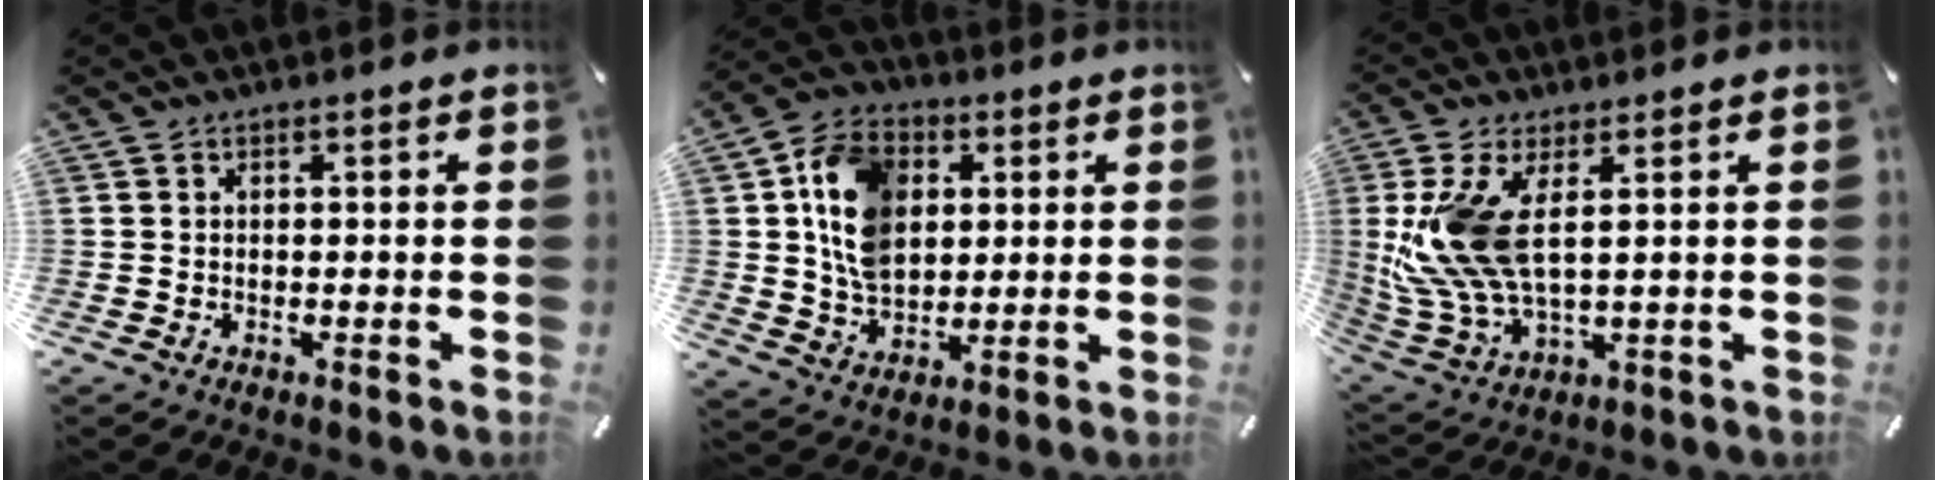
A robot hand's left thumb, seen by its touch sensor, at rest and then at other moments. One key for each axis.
{"total": 13.2, "fx": 2.8, "fy": 10.2, "fz": 7.9, "tx": -0.160, "ty": 0.012, "tz": 0.055}
{"total": 13.7, "fx": 3.5, "fy": 6.3, "fz": 11.6, "tx": -0.258, "ty": -0.014, "tz": 0.067}